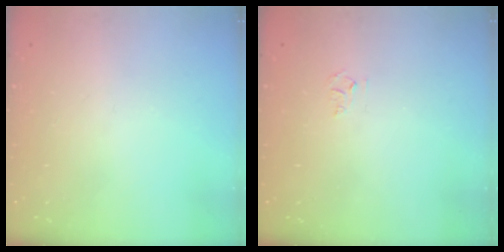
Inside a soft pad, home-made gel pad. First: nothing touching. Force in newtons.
{"total": 3.8, "press": 3.8, "slide": 0.4}